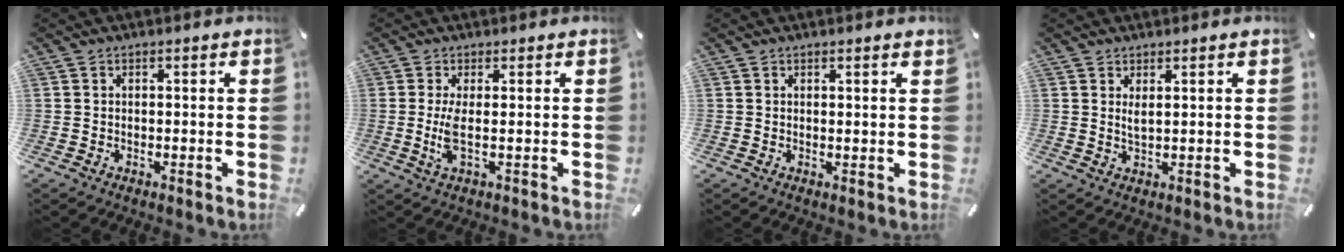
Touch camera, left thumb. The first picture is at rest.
{"total": 5.2, "force": [0.0, 1.0, 5.1], "torque": [-0.112, -0.017, -0.003]}
{"total": 0.6, "force": [0.5, 0.1, 0.3], "torque": [-0.006, -0.001, 0.009]}
{"total": 2.1, "force": [1.2, 0.4, 1.7], "torque": [-0.035, 0.001, 0.022]}